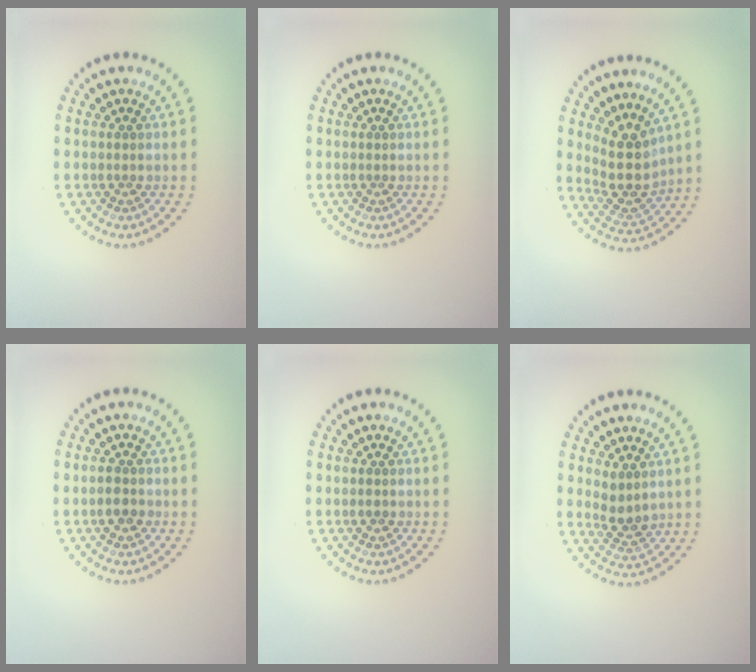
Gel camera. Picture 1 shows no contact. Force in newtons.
{"total": 0.0}
{"total": 4.2, "press": 3.3, "slide": 2.7}
{"total": 1.7, "press": 1.6, "slide": 0.3}
{"total": 0.8, "press": 0.8, "slide": 0.1}
{"total": 2.4, "press": 2.2, "slide": 1.1}